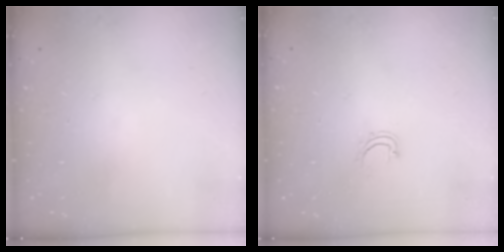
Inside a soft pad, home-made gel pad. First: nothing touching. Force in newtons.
{"total": 4.3, "press": 4.2, "slide": 0.6}